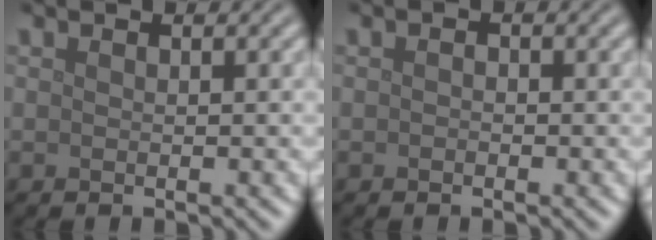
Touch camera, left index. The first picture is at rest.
{"total": 0.6, "force": [-0.1, 0.4, 0.3], "torque": [-0.005, -0.002, -0.004]}